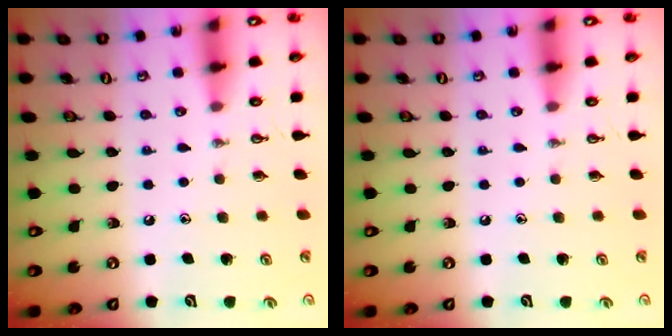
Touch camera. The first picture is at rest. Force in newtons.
{"total": 0.0}